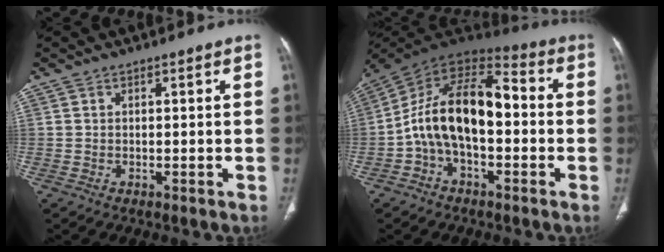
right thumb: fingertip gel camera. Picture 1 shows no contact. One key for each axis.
{"total": 16.9, "fx": -1.7, "fy": 9.3, "fz": 14.0, "tx": -0.229, "ty": 0.052, "tz": -0.040}